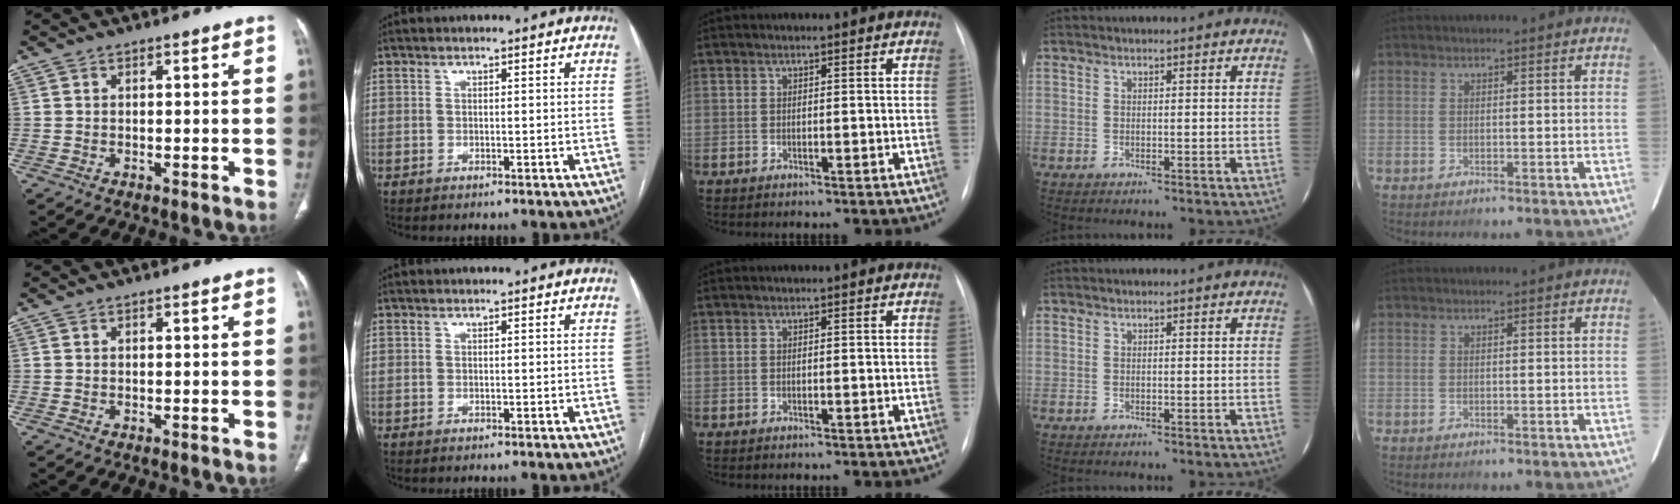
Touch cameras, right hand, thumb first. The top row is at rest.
{}